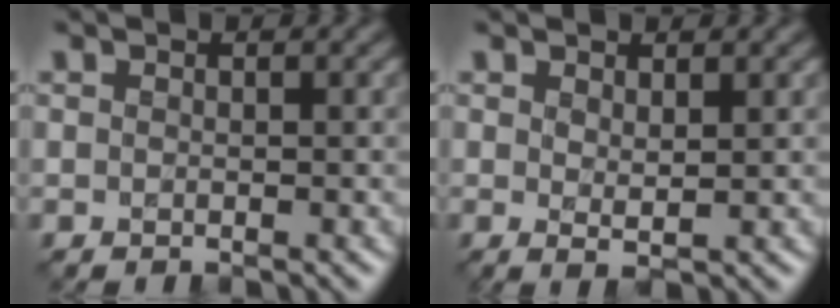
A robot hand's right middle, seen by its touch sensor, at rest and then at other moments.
{"total": 1.2, "force": [0.7, 0.2, 1.0], "torque": [-0.020, -0.006, 0.015]}